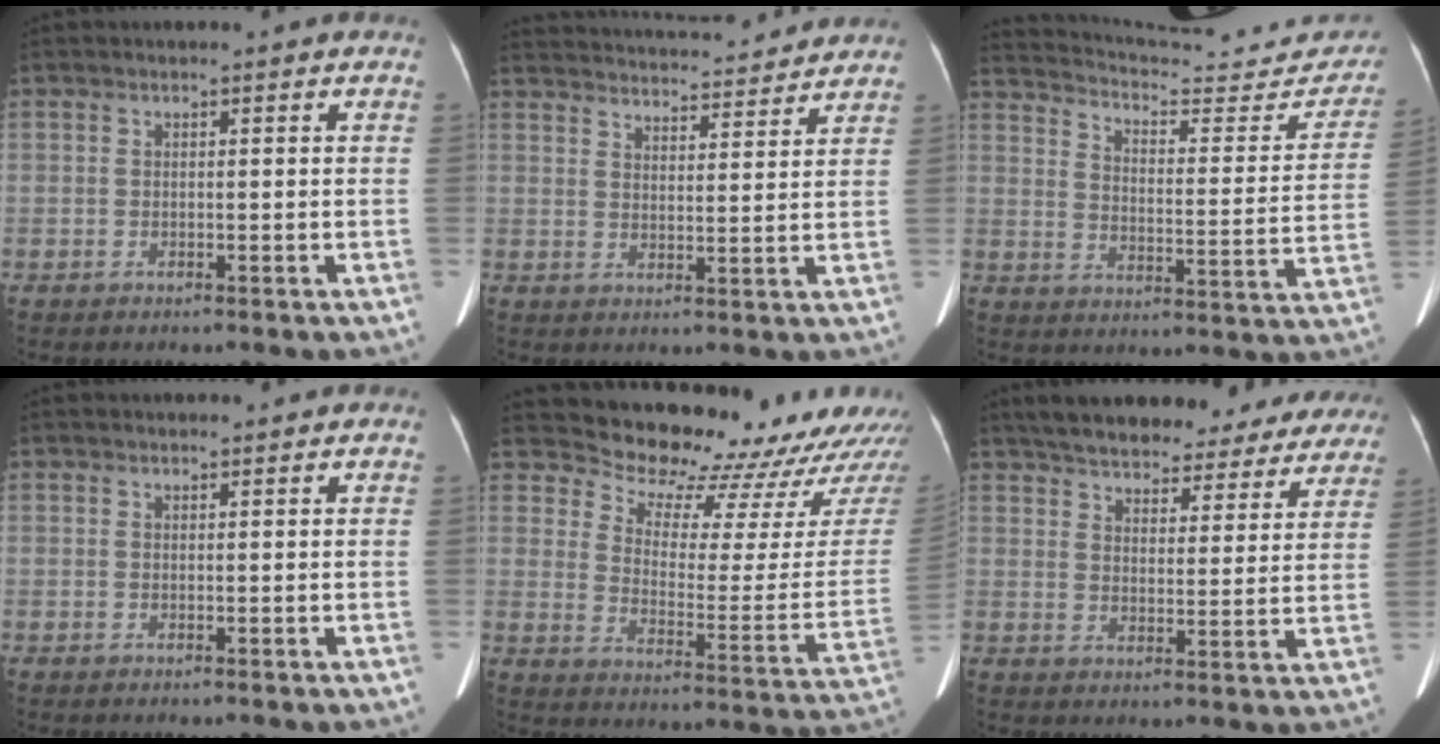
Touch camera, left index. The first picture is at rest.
{"total": 18.5, "force": [17.8, 2.3, 4.8], "torque": [-0.078, 0.011, 0.245]}
{"total": 25.1, "force": [23.5, 4.2, 7.6], "torque": [-0.114, -0.072, 0.296]}
{"total": 1.3, "force": [1.2, 0.2, 0.5], "torque": [-0.006, 0.002, 0.015]}
{"total": 20.5, "force": [19.6, 4.3, 4.0], "torque": [-0.045, -0.095, 0.236]}
{"total": 27.5, "force": [24.2, 7.7, 10.5], "torque": [-0.160, -0.014, 0.299]}